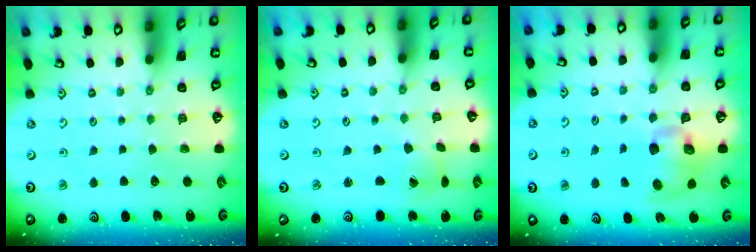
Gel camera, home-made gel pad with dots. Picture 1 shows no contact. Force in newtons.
{"total": 1.5, "press": 1.4, "slide": 0.2}
{"total": 9.9, "press": 9.8, "slide": 1.9}